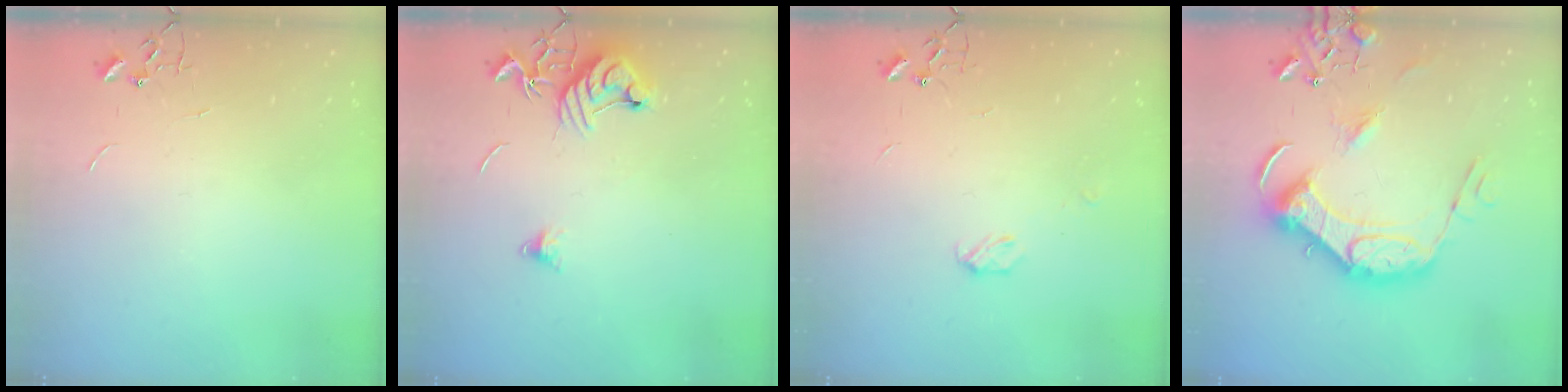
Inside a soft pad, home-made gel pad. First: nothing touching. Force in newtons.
{"total": 9.6, "press": 9.6, "slide": 0.9}
{"total": 3.9, "press": 3.8, "slide": 0.6}
{"total": 19.5, "press": 19.4, "slide": 2.4}